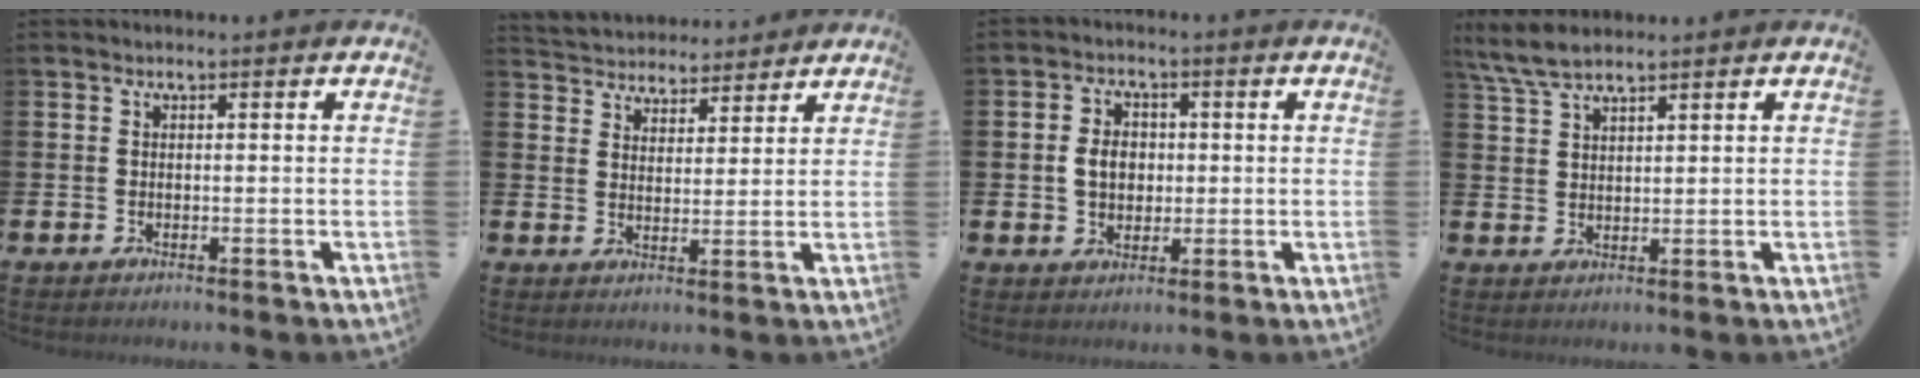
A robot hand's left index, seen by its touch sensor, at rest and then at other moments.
{"total": 4.2, "force": [4.0, 1.3, -0.7], "torque": [-0.010, -0.023, 0.071]}
{"total": 4.1, "force": [0.3, 3.3, 2.4], "torque": [-0.030, 0.004, -0.004]}
{"total": 5.3, "force": [4.6, 1.3, 2.4], "torque": [-0.051, -0.011, 0.083]}